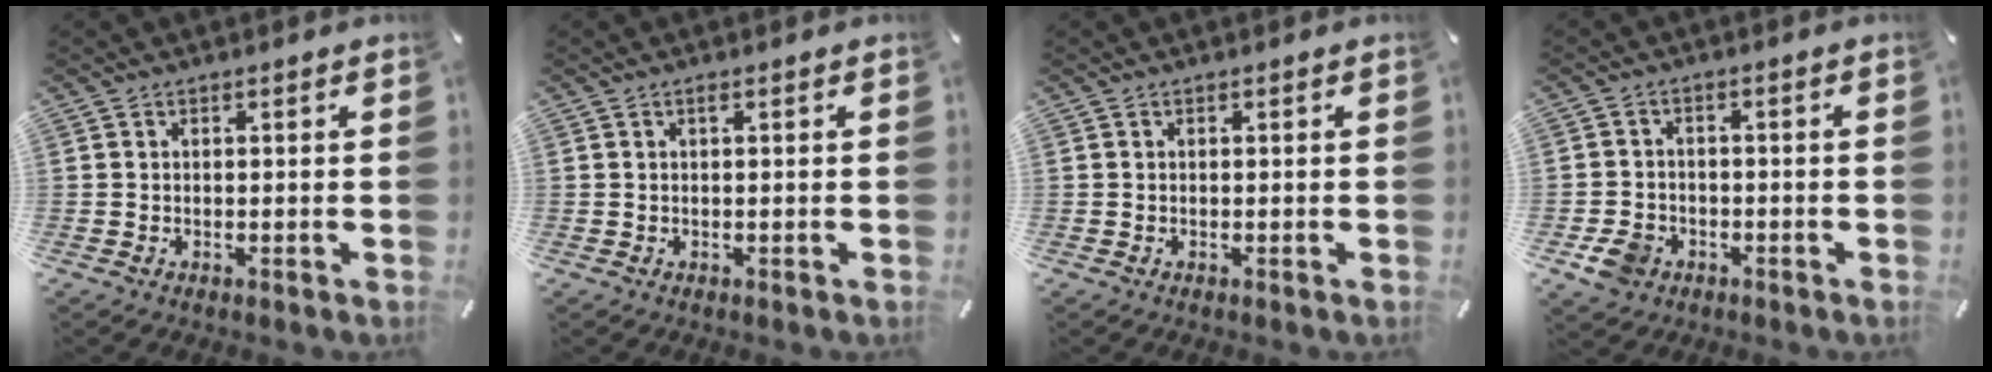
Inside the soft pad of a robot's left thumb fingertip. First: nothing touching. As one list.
[{"total": 0.7, "force": [0.2, 0.1, 0.7], "torque": [-0.013, 0.001, 0.003]}, {"total": 0.0}, {"total": 5.7, "force": [-2.6, 4.6, 2.2], "torque": [-0.044, 0.007, -0.050]}]